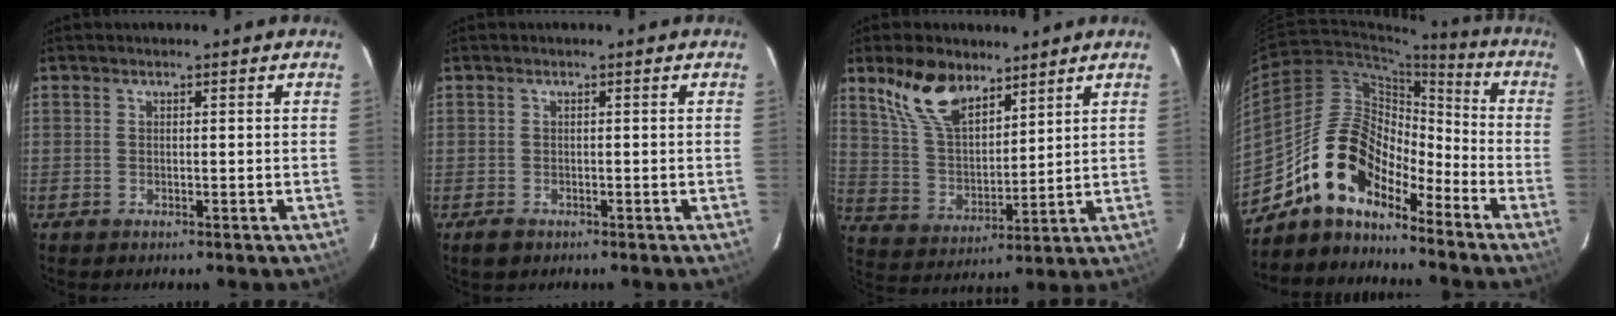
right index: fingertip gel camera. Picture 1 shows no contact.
{"total": 2.1, "force": [-1.2, 1.5, 0.7], "torque": [-0.016, -0.002, -0.020]}
{"total": 12.6, "force": [8.6, 6.1, 6.8], "torque": [-0.135, 0.019, 0.176]}
{"total": 13.5, "force": [-10.5, 5.9, 6.0], "torque": [-0.105, 0.027, -0.200]}